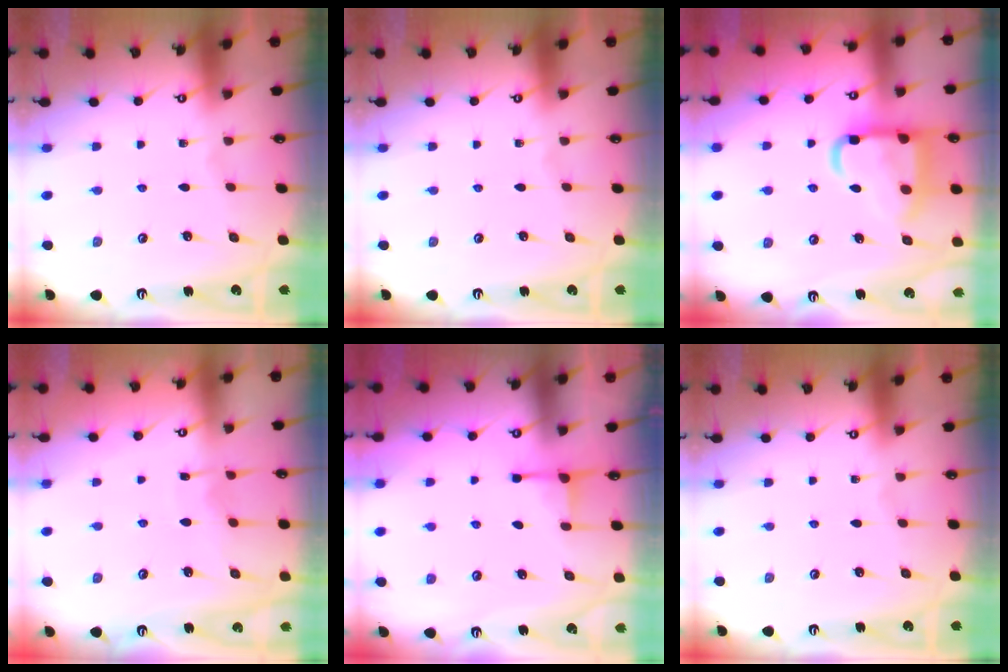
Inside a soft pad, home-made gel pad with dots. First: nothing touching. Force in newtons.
{"total": 0.0}
{"total": 15.2, "press": 15.1, "slide": 1.6}
{"total": 5.3, "press": 5.2, "slide": 0.5}
{"total": 2.5, "press": 2.5, "slide": 0.5}
{"total": 0.0}